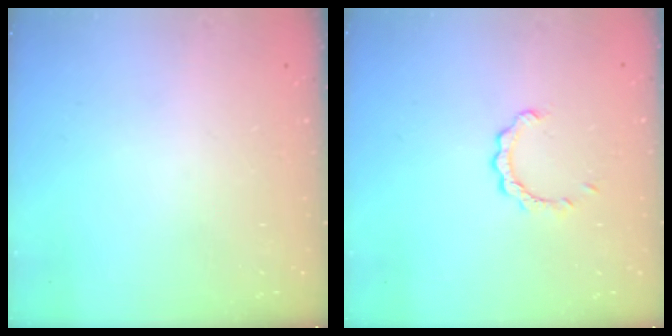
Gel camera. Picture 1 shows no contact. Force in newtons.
{"total": 2.4, "press": 2.4, "slide": 0.2}